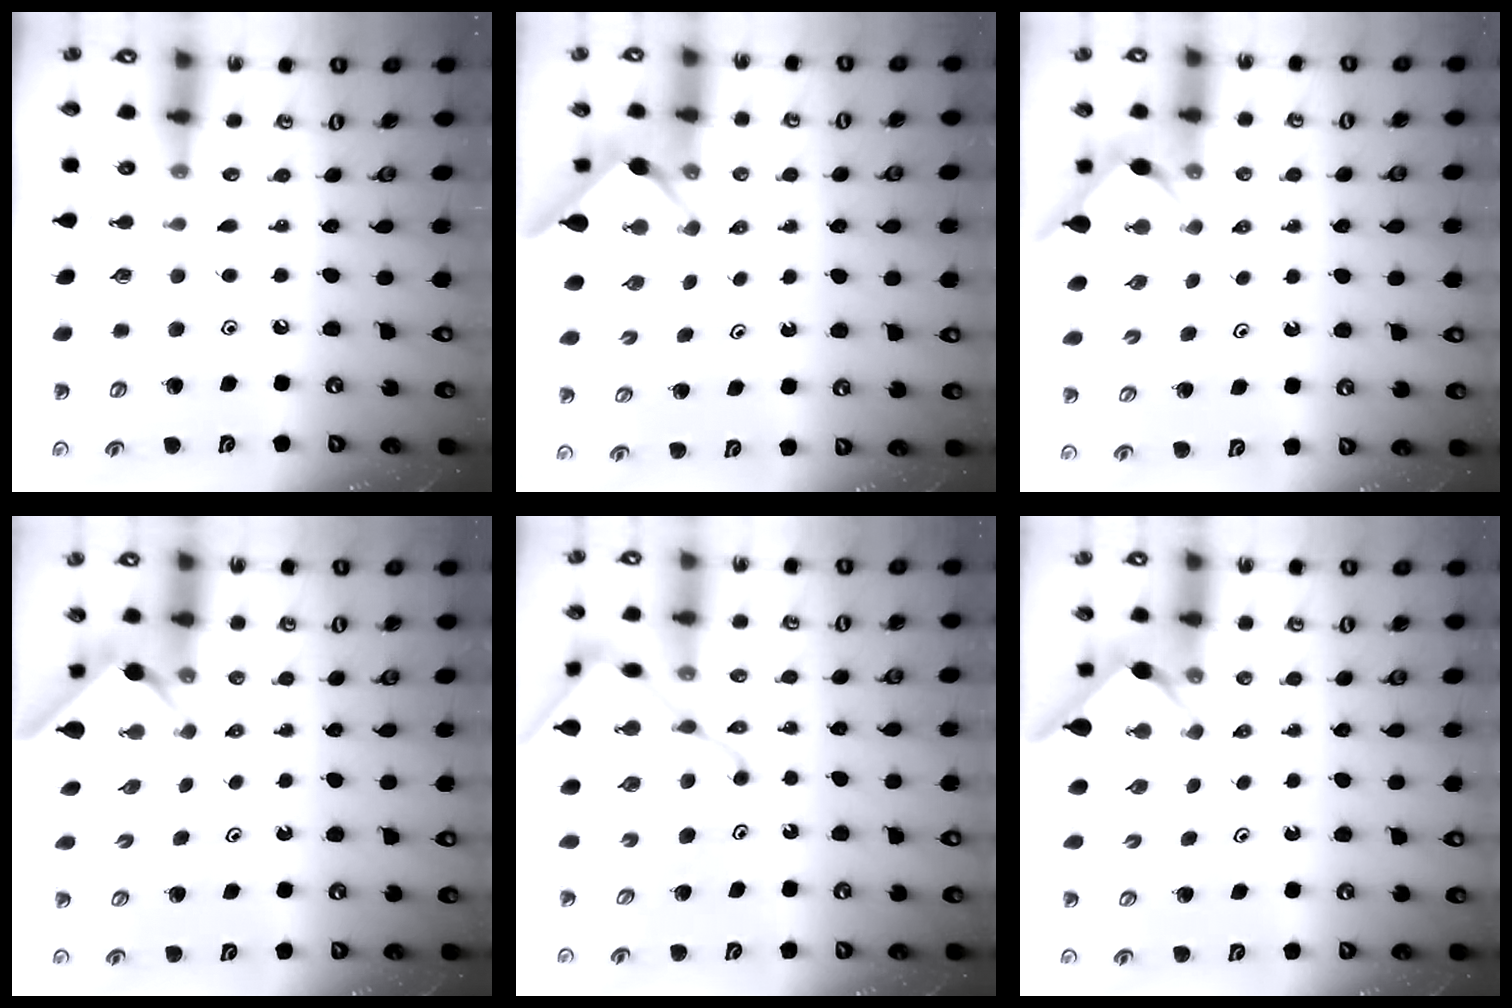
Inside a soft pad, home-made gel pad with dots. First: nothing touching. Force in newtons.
{"total": 2.5, "press": 2.5, "slide": 0.3}
{"total": 2.7, "press": 2.7, "slide": 0.3}
{"total": 2.4, "press": 2.4, "slide": 0.3}
{"total": 14.1, "press": 14.0, "slide": 1.6}
{"total": 2.5, "press": 2.5, "slide": 0.3}